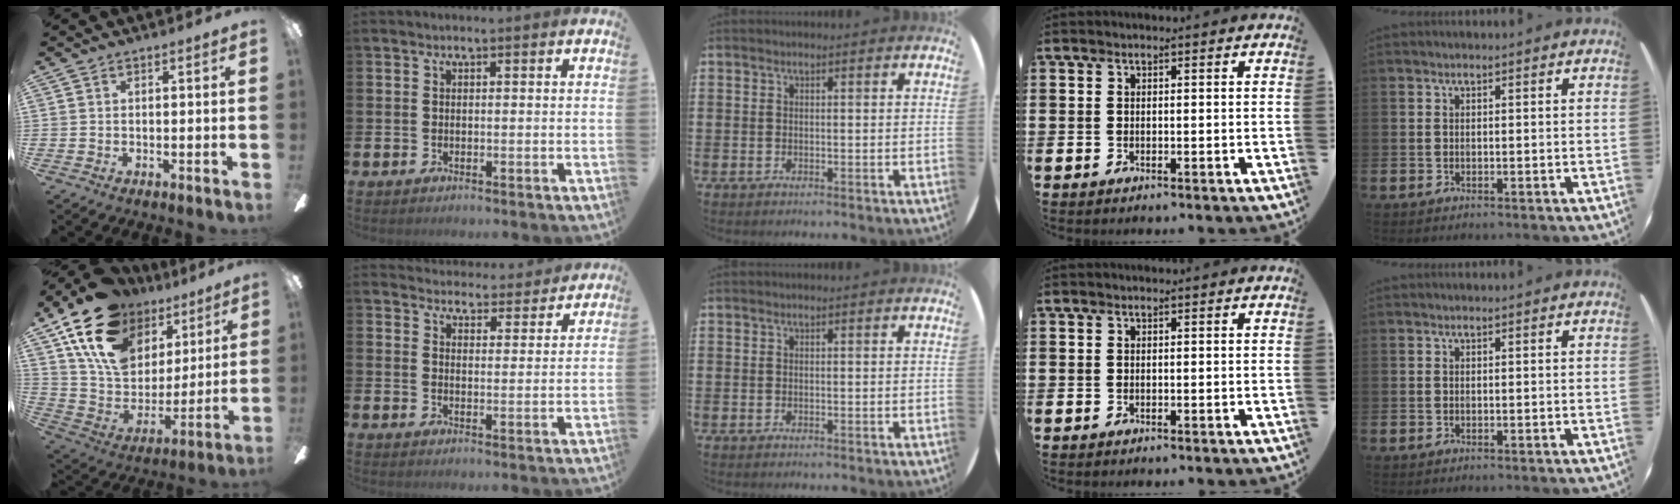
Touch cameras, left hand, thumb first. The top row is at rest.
{"thumb": {"total": 20.6, "force": [12.7, 12.8, 9.9], "torque": [-0.190, -0.058, 0.238]}, "index": {"total": 4.2, "force": [4.2, 0.7, -0.2], "torque": [0.002, -0.039, 0.069]}}